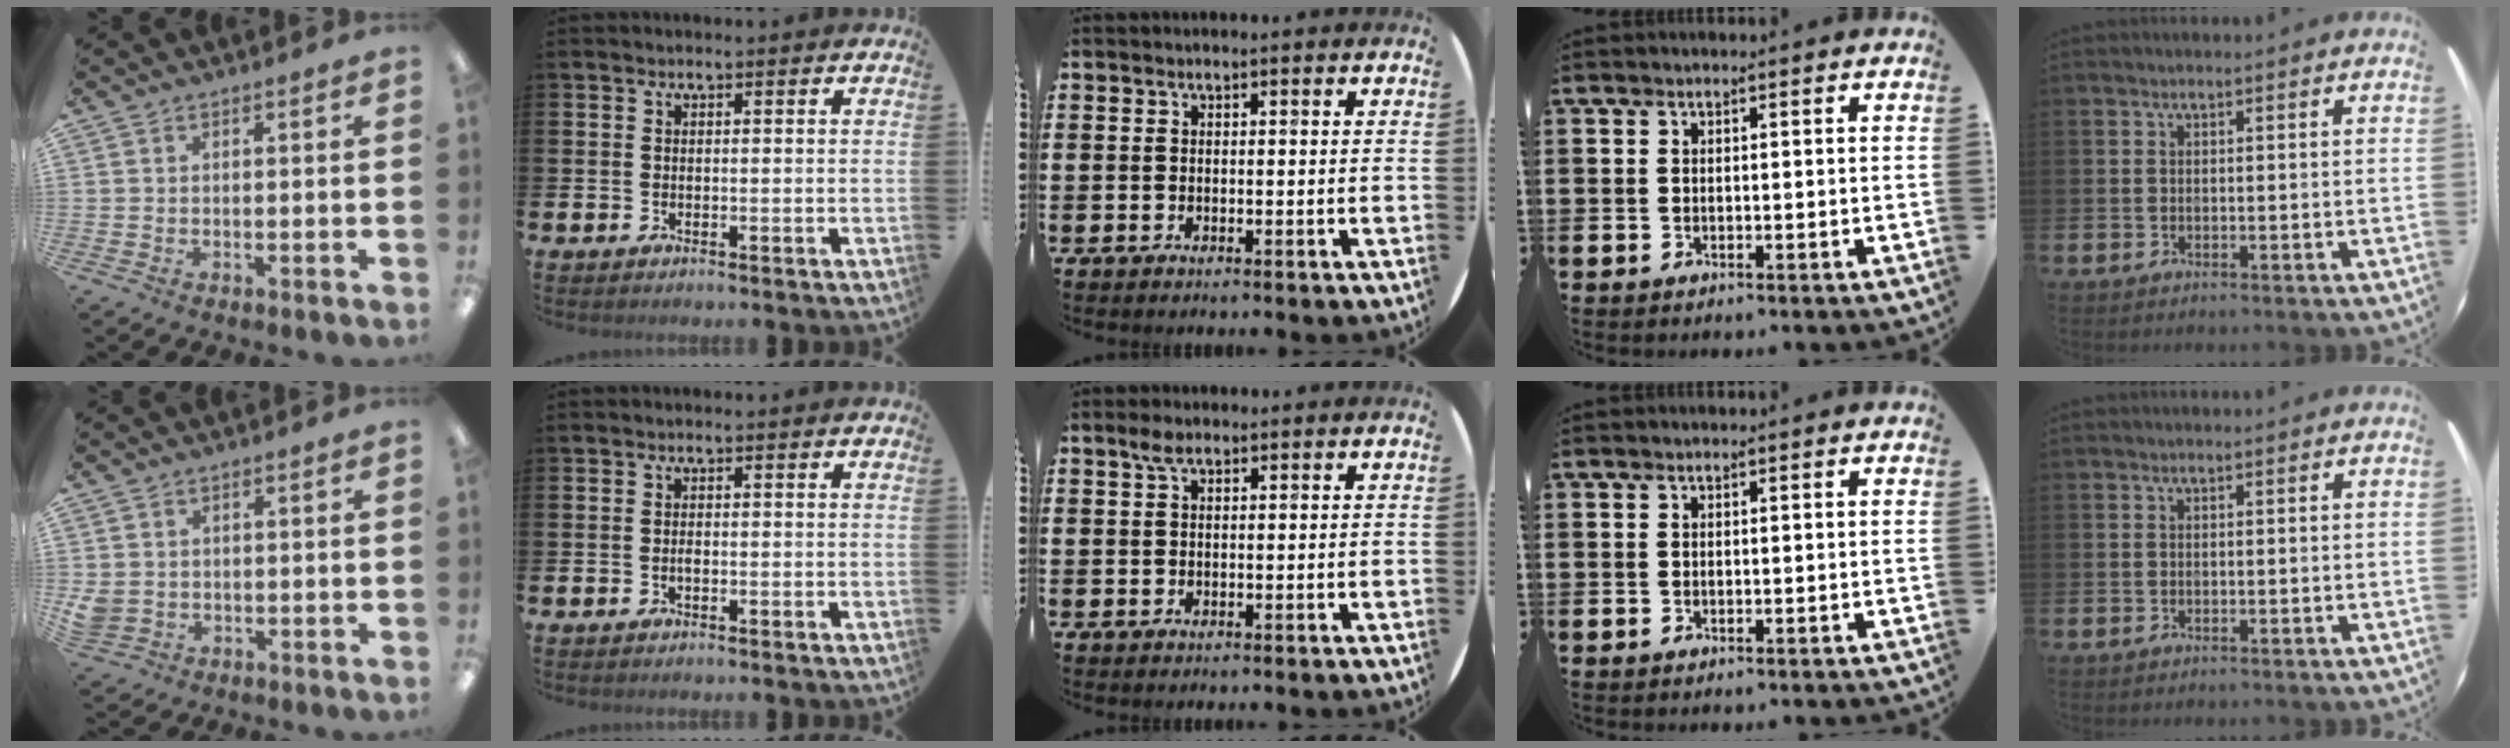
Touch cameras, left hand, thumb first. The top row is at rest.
{"thumb": {"total": 3.3, "force": [0.5, 3.0, 1.1], "torque": [-0.022, -0.001, 0.008]}, "index": {"total": 0.6, "force": [-0.2, 0.2, 0.5], "torque": [-0.006, -0.004, -0.005]}, "middle": {"total": 2.0, "force": [1.2, 1.0, 1.2], "torque": [-0.019, 0.003, 0.020]}}